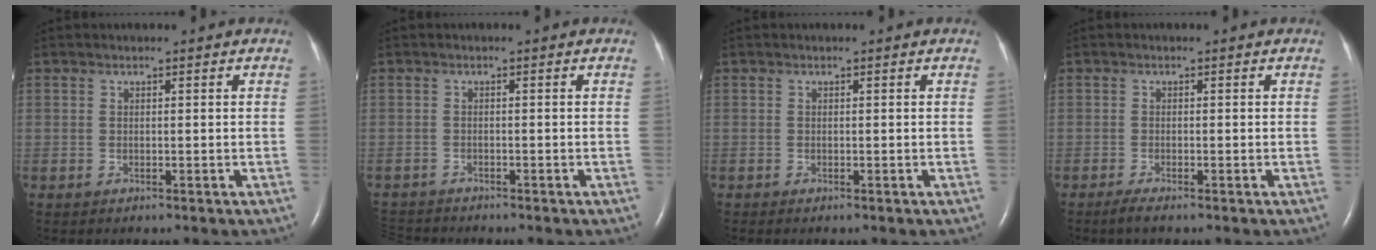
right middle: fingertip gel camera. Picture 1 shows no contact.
{"total": 3.3, "force": [-3.2, 0.8, 0.1], "torque": [-0.002, -0.012, -0.055]}
{"total": 0.0}
{"total": 1.5, "force": [-1.2, 0.0, 1.0], "torque": [-0.029, -0.006, -0.025]}